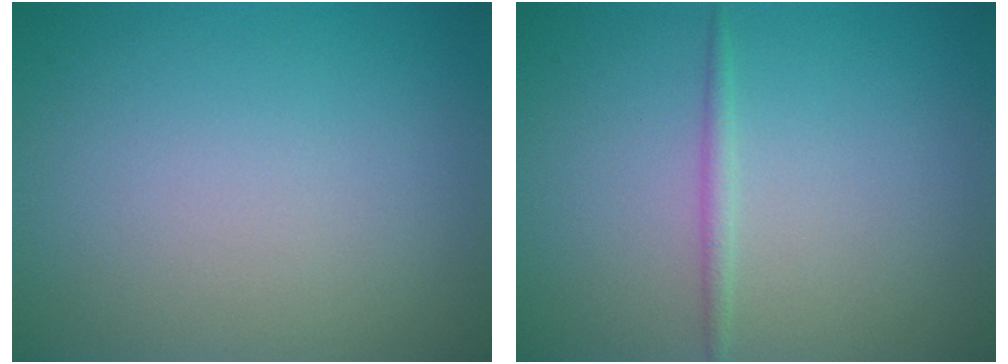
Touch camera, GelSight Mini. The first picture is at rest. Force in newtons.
{"total": 1.1, "press": 1.1, "slide": 0.0}